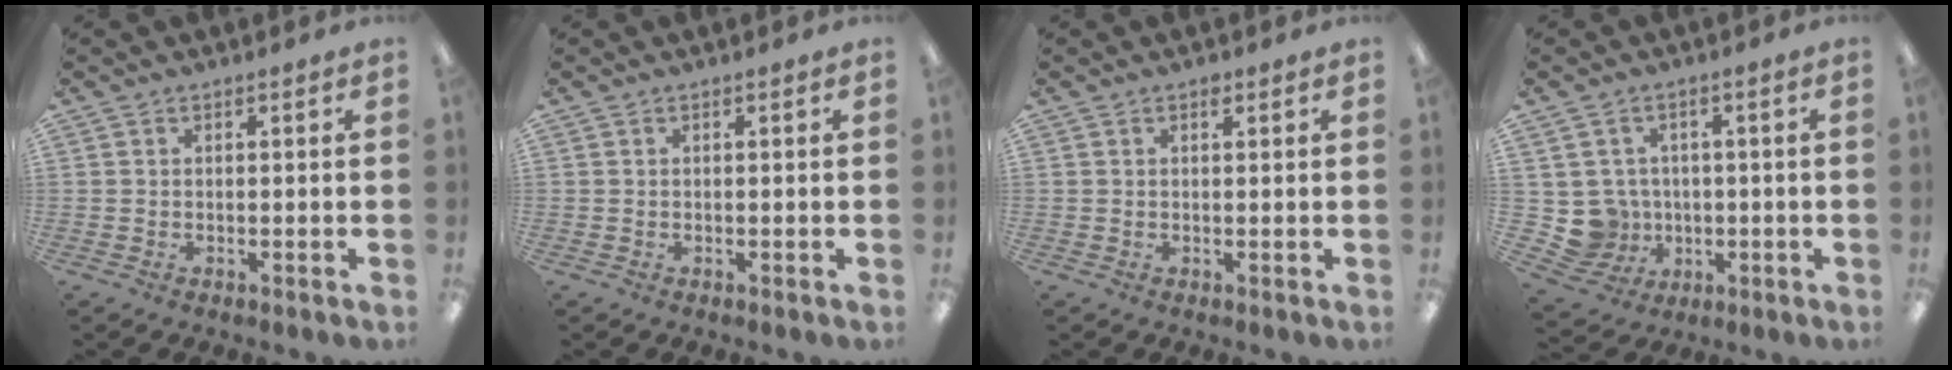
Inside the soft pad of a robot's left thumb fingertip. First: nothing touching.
{"total": 0.0}
{"total": 0.9, "force": [0.6, 0.5, 0.5], "torque": [-0.004, -0.002, 0.009]}
{"total": 6.8, "force": [0.3, 6.8, 0.7], "torque": [-0.034, -0.003, 0.016]}